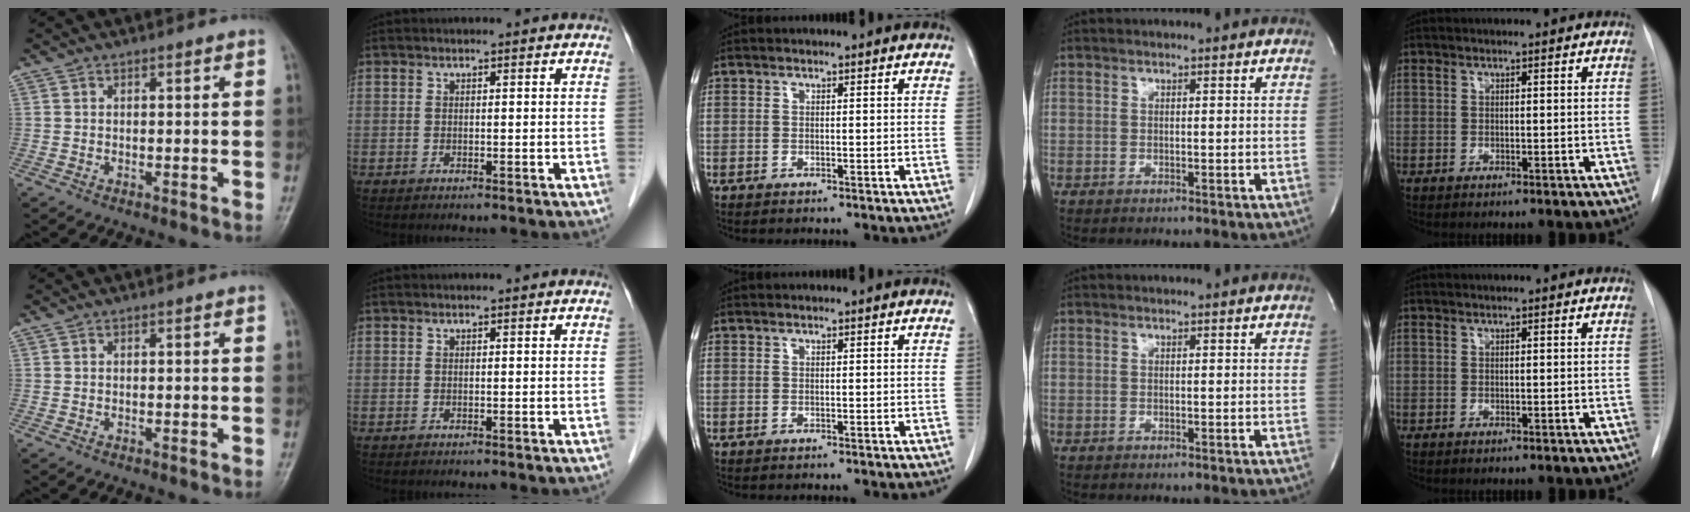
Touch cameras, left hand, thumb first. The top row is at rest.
{}